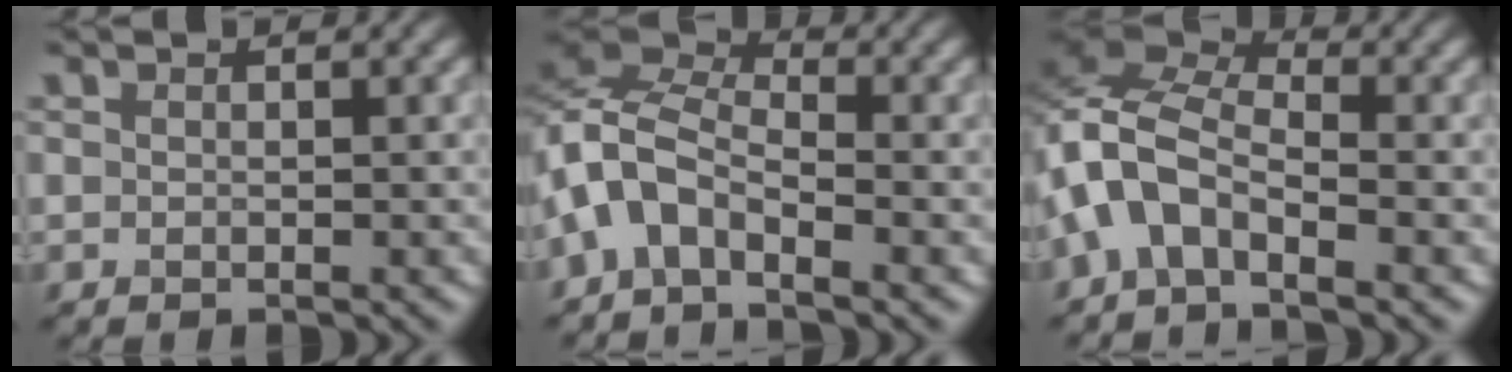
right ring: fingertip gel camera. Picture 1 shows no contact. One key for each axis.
{"total": 5.3, "fx": -2.9, "fy": 2.9, "fz": 3.5, "tx": -0.069, "ty": 0.008, "tz": -0.072}
{"total": 6.2, "fx": -2.6, "fy": 3.3, "fz": 4.5, "tx": -0.096, "ty": 0.013, "tz": -0.065}